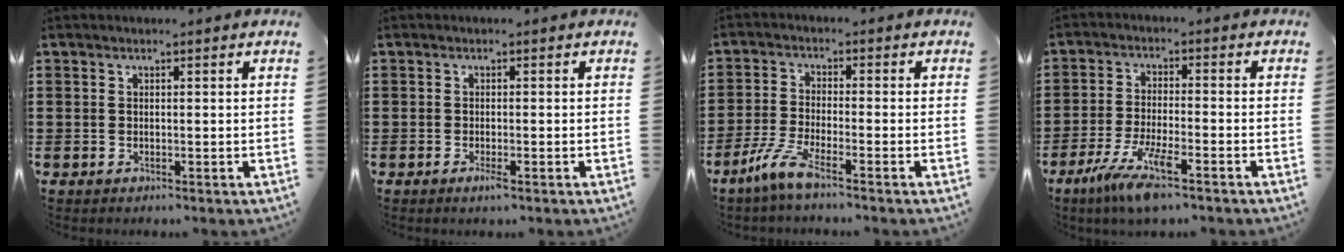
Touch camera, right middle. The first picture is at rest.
{"total": 1.4, "force": [-0.7, 0.2, 1.2], "torque": [-0.021, -0.003, -0.012]}
{"total": 5.1, "force": [-3.4, 0.3, 3.8], "torque": [-0.096, -0.016, -0.070]}
{"total": 7.6, "force": [-4.9, 0.8, 5.7], "torque": [-0.122, -0.016, -0.094]}